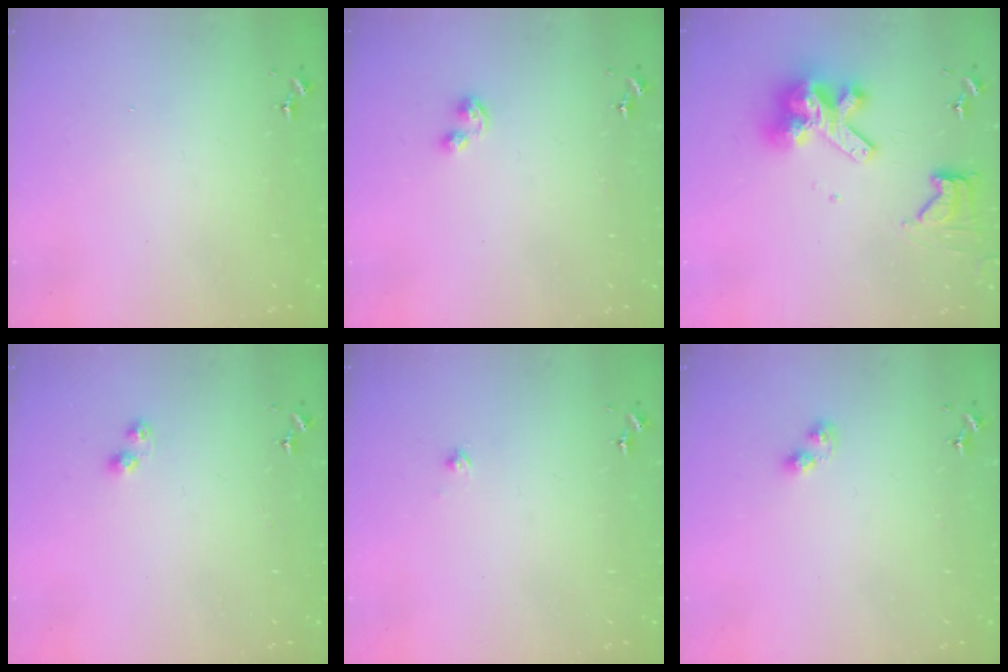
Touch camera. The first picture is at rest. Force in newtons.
{"total": 5.1, "press": 5.0, "slide": 0.6}
{"total": 15.0, "press": 14.8, "slide": 1.9}
{"total": 3.0, "press": 3.0, "slide": 0.3}
{"total": 2.3, "press": 2.3, "slide": 0.2}
{"total": 3.6, "press": 3.6, "slide": 0.4}